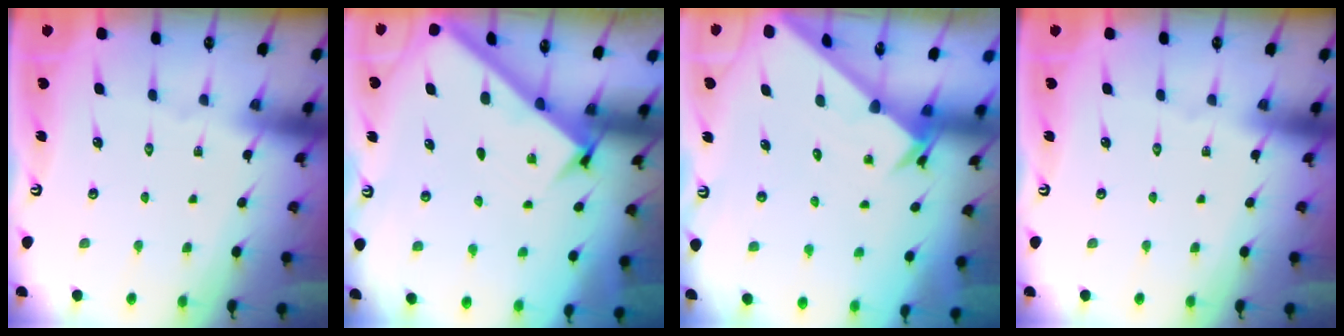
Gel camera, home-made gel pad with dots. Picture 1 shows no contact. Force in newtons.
{"total": 2.5, "press": 2.5, "slide": 0.3}
{"total": 2.0, "press": 2.0, "slide": 0.1}
{"total": 0.0}